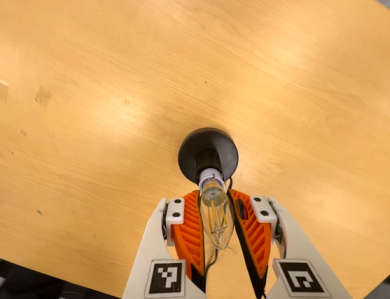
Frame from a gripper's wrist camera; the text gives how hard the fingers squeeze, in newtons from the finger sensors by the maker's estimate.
{"total": 12.8, "left": 13.0, "right": 12.7}